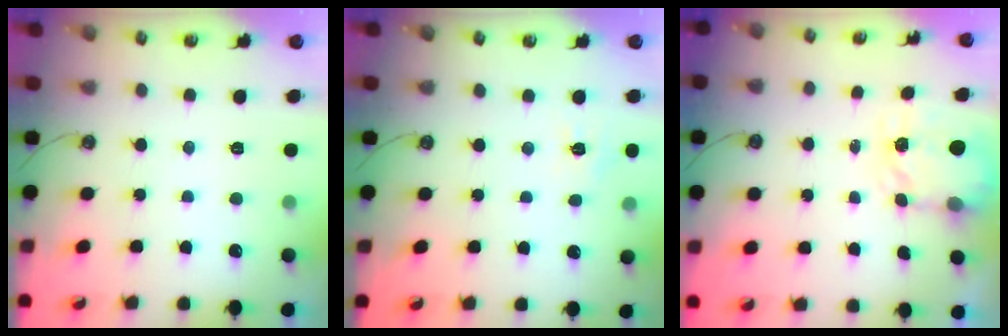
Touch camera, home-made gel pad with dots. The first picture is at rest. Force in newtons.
{"total": 5.3, "press": 5.2, "slide": 0.5}
{"total": 3.6, "press": 3.5, "slide": 0.5}